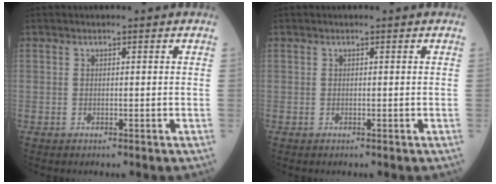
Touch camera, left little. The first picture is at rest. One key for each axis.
{"total": 0.0}